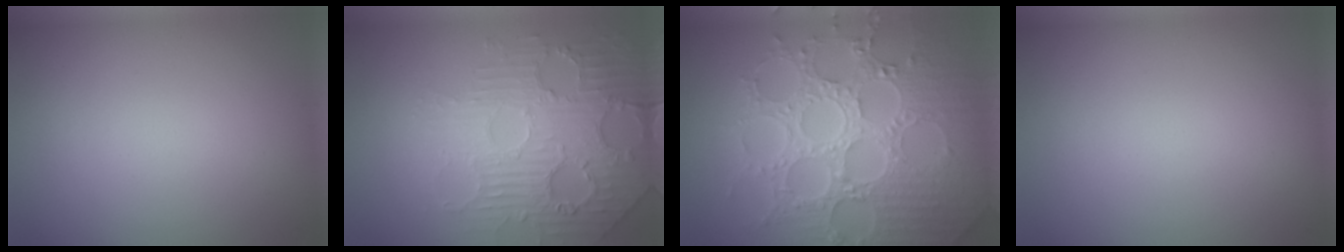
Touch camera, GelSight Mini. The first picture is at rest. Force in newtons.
{"total": 4.7, "press": 4.2, "slide": 2.1}
{"total": 8.8, "press": 6.4, "slide": 5.9}
{"total": 0.0}